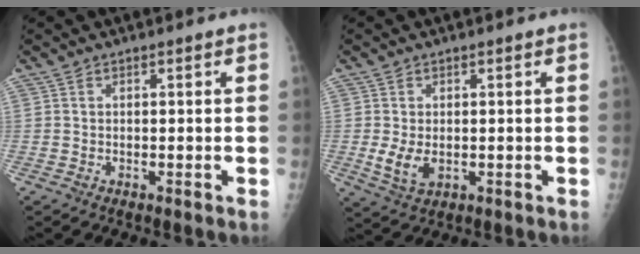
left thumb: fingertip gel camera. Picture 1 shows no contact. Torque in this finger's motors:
{"motor_torque": [-0.29, 0.44, 0.49, -0.03, 0.05]}